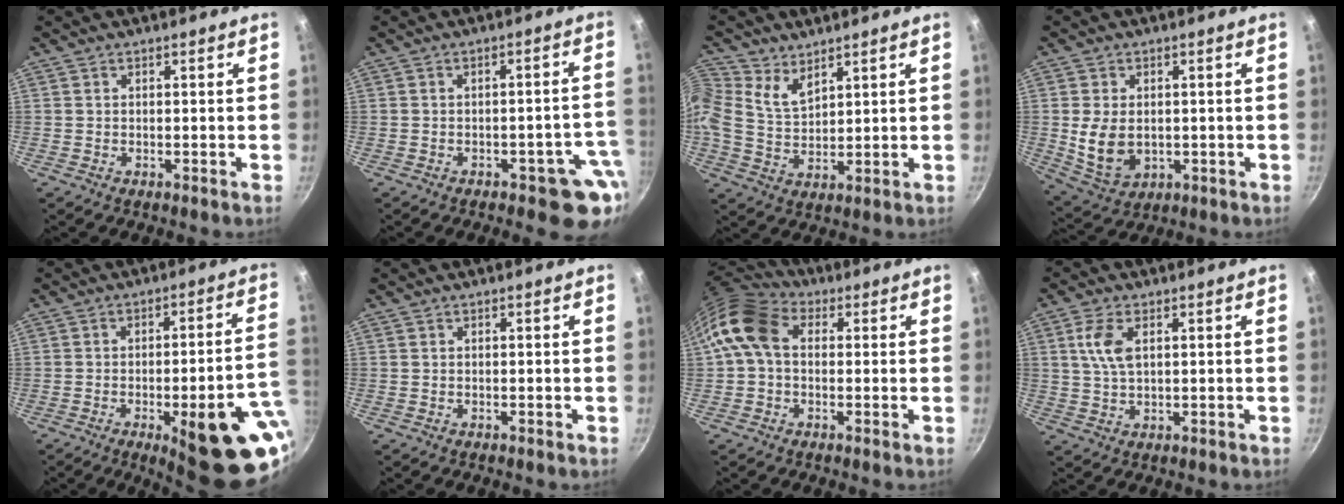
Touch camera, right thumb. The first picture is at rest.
{"total": 8.2, "force": [-3.4, 4.1, 6.2], "torque": [-0.014, 0.039, -0.034]}
{"total": 8.4, "force": [4.6, 5.6, 4.3], "torque": [-0.091, -0.007, 0.090]}
{"total": 9.0, "force": [0.0, 6.3, 6.4], "torque": [-0.113, -0.013, 0.016]}
{"total": 21.5, "force": [-7.1, 6.1, 19.4], "torque": [-0.202, 0.017, -0.086]}
{"total": 0.0}
{"total": 10.6, "force": [1.3, 7.7, 7.1], "torque": [-0.122, 0.025, 0.002]}
{"total": 5.8, "force": [1.7, 3.0, 4.7], "torque": [-0.095, -0.001, 0.034]}